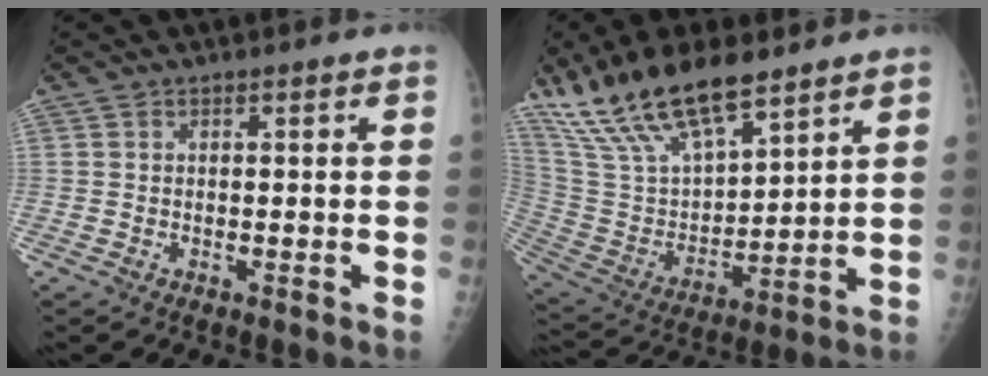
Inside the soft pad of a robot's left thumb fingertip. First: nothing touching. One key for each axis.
{"total": 20.4, "fx": 15.0, "fy": 7.3, "fz": 11.9, "tx": -0.202, "ty": -0.055, "tz": 0.290}